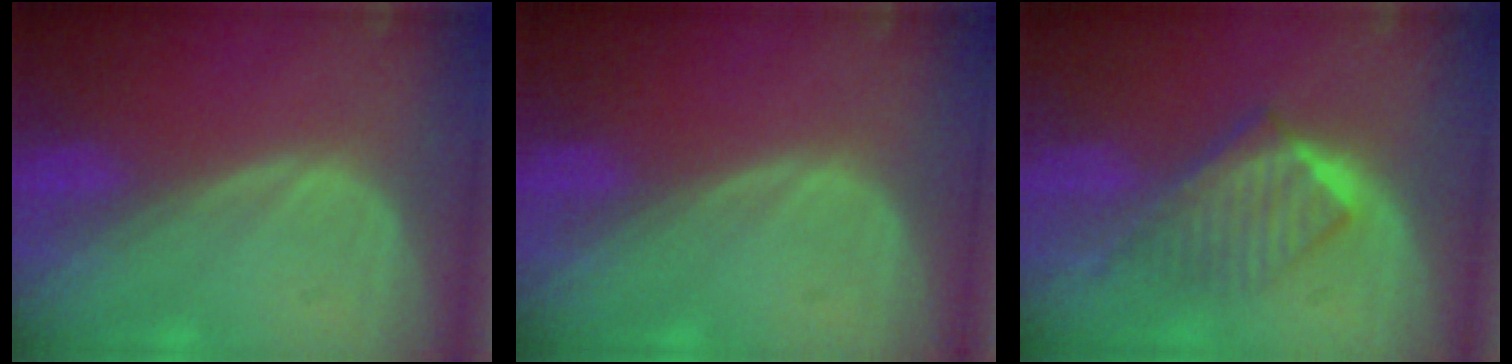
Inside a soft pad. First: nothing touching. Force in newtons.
{"total": 0.0}
{"total": 6.6, "press": 6.2, "slide": 2.4}